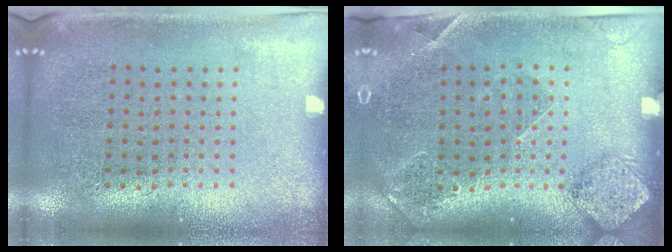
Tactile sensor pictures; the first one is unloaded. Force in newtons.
{"total": 1.5, "press": 1.4, "slide": 0.4}